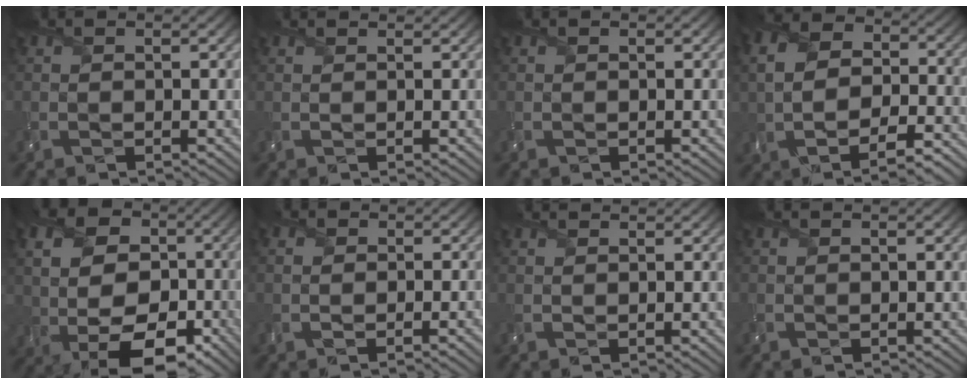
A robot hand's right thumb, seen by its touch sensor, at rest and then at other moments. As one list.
[{"total": 1.3, "force": [1.2, 0.2, 0.5], "torque": [-0.021, 0.001, 0.017]}, {"total": 0.0}, {"total": 10.6, "force": [-3.4, 7.1, 7.1], "torque": [-0.133, -0.026, -0.049]}, {"total": 14.5, "force": [-2.1, 10.3, 10.1], "torque": [-0.164, -0.008, -0.029]}, {"total": 3.0, "force": [-0.7, 2.3, 1.8], "torque": [-0.017, 0.003, -0.018]}, {"total": 1.6, "force": [1.3, 0.3, 0.8], "torque": [-0.023, 0.001, 0.020]}, {"total": 0.0}]